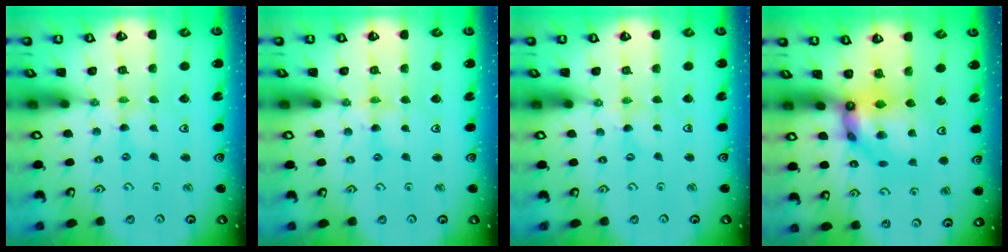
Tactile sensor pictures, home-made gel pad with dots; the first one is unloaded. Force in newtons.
{"total": 2.3, "press": 2.3, "slide": 0.3}
{"total": 0.0}
{"total": 10.9, "press": 10.9, "slide": 1.0}